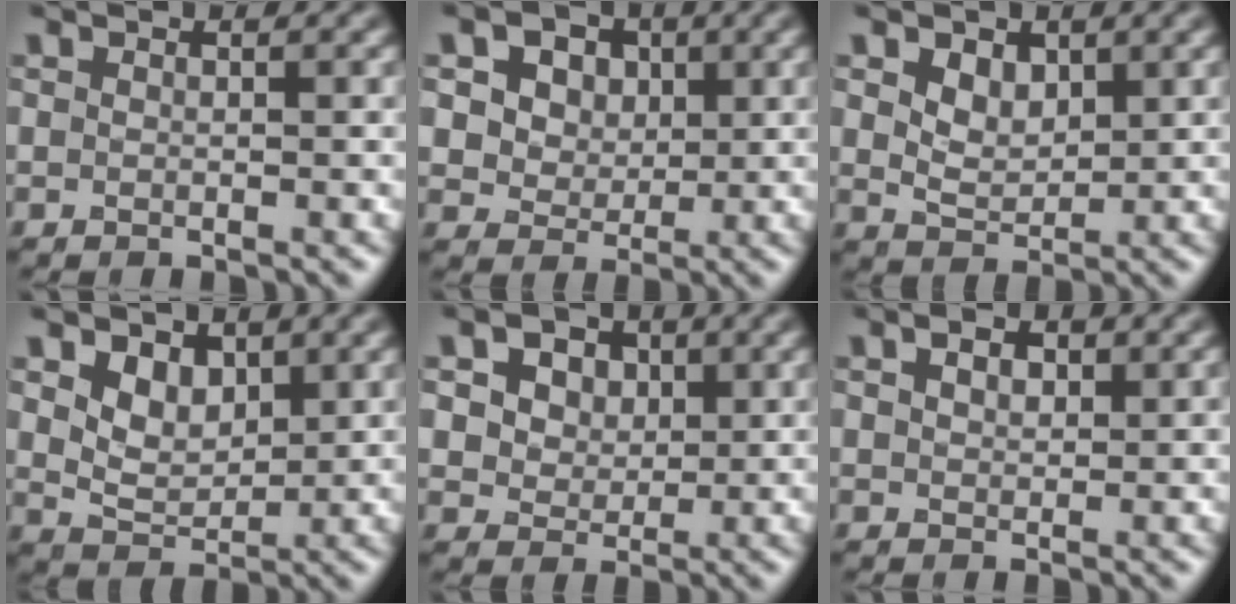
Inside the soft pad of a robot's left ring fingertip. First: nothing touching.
{"total": 8.4, "force": [3.7, 6.2, 4.3], "torque": [-0.078, 0.020, 0.042]}
{"total": 2.9, "force": [1.3, 1.9, 1.7], "torque": [-0.035, 0.000, 0.018]}
{"total": 3.5, "force": [1.6, 2.5, 2.0], "torque": [-0.044, -0.009, 0.021]}
{"total": 7.5, "force": [3.4, 5.5, 3.8], "torque": [-0.075, 0.017, 0.043]}
{"total": 2.2, "force": [1.0, 1.4, 1.4], "torque": [-0.018, 0.001, 0.017]}